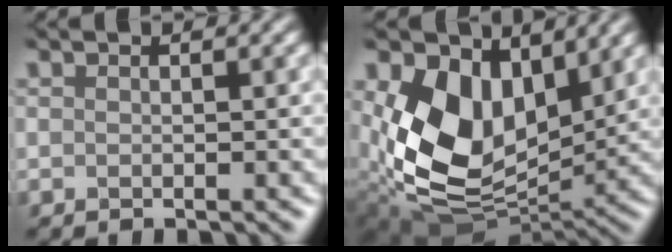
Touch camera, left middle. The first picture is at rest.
{"total": 9.6, "force": [3.0, 6.6, 6.3], "torque": [-0.145, -0.023, 0.061]}